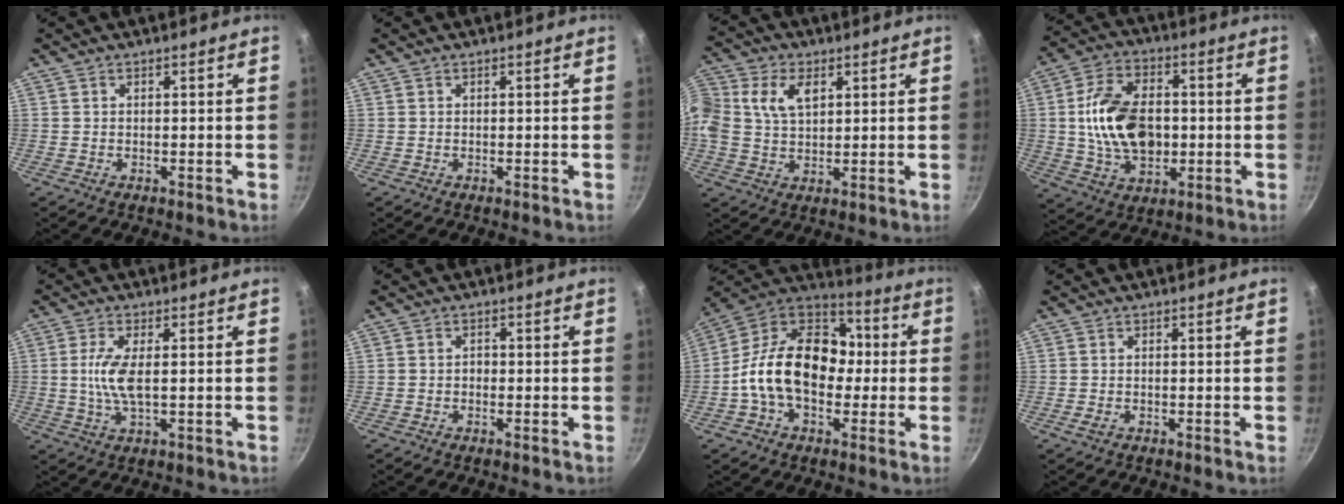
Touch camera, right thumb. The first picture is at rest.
{"total": 0.0}
{"total": 12.2, "force": [3.5, 8.7, 7.8], "torque": [-0.164, 0.021, 0.058]}
{"total": 15.7, "force": [0.0, 10.4, 11.7], "torque": [-0.190, 0.015, 0.000]}
{"total": 6.4, "force": [0.3, 2.2, 6.0], "torque": [-0.136, 0.000, 0.004]}
{"total": 1.2, "force": [-0.5, 1.0, 0.6], "torque": [-0.008, 0.006, -0.010]}
{"total": 20.5, "force": [-1.5, 14.5, 14.5], "torque": [-0.203, 0.052, -0.044]}
{"total": 1.3, "force": [-0.6, 0.6, 0.9], "torque": [-0.021, 0.001, -0.013]}